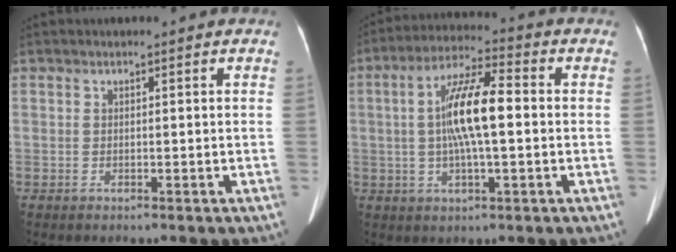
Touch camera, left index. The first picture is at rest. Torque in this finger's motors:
{"motor_torque": [1.48, -0.12, 0.42, 0.21]}